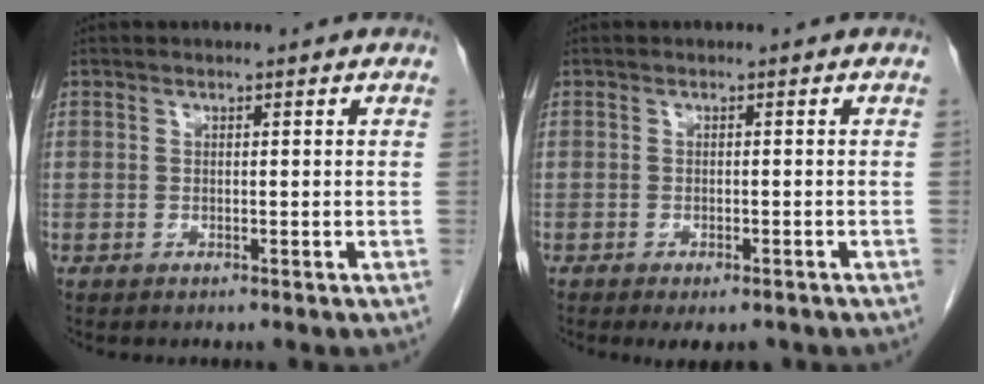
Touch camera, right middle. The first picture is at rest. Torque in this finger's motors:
{"motor_torque": [0.05, -0.06, 0.01, 0.02]}